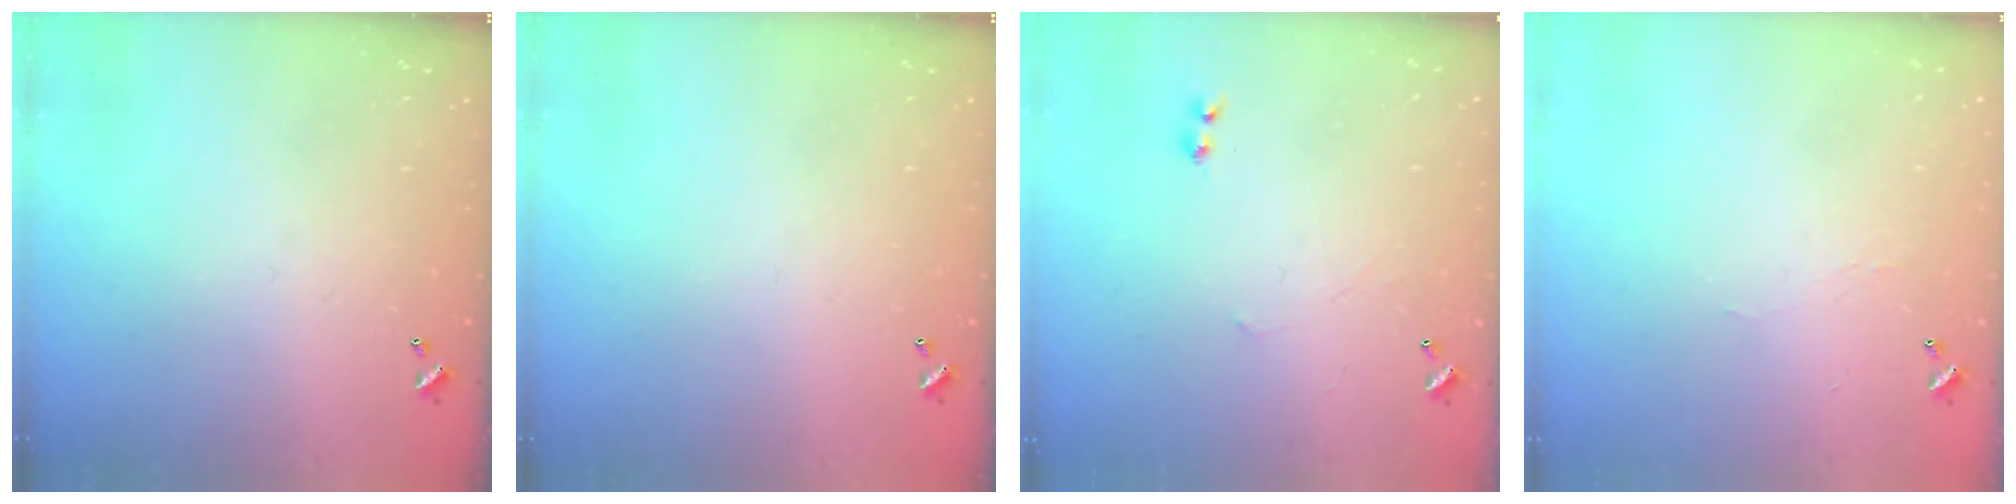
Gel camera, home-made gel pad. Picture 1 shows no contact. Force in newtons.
{"total": 0.0}
{"total": 2.3, "press": 2.3, "slide": 0.3}
{"total": 0.8, "press": 0.7, "slide": 0.4}